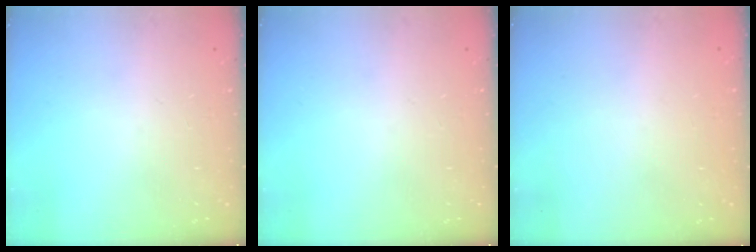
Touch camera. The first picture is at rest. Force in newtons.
{"total": 0.0}
{"total": 0.6, "press": 0.6, "slide": 0.1}